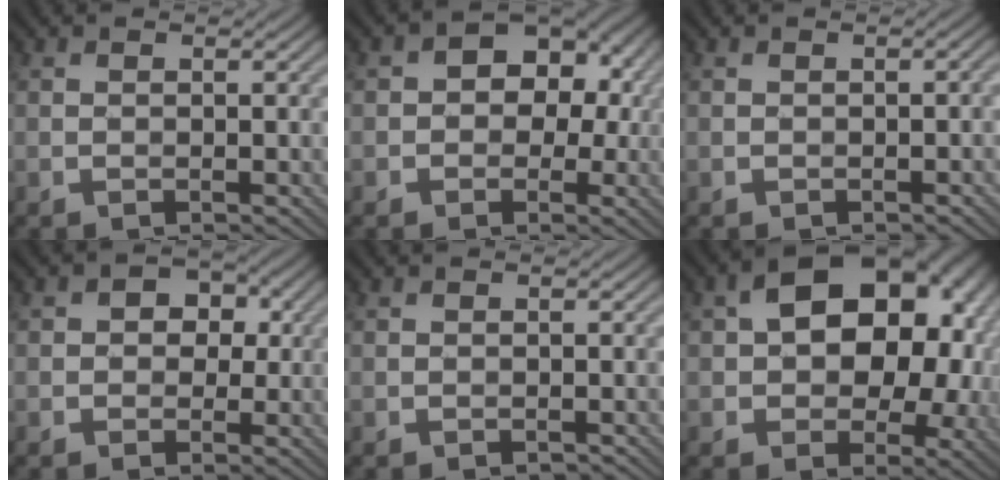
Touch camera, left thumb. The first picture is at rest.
{"total": 8.6, "force": [0.9, 6.7, 5.3], "torque": [-0.043, 0.028, -0.015]}
{"total": 0.7, "force": [-0.5, 0.1, 0.6], "torque": [-0.010, 0.003, -0.005]}
{"total": 4.2, "force": [0.6, 3.6, 2.2], "torque": [-0.019, 0.005, -0.011]}
{"total": 0.0}
{"total": 15.3, "force": [2.3, 10.4, 11.1], "torque": [-0.125, 0.009, 0.039]}